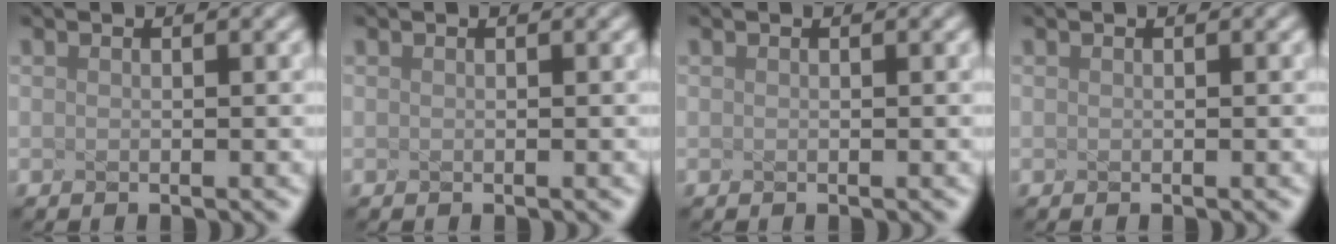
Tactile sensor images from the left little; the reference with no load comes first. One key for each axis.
{"total": 0.0}
{"total": 0.0}
{"total": 0.0}